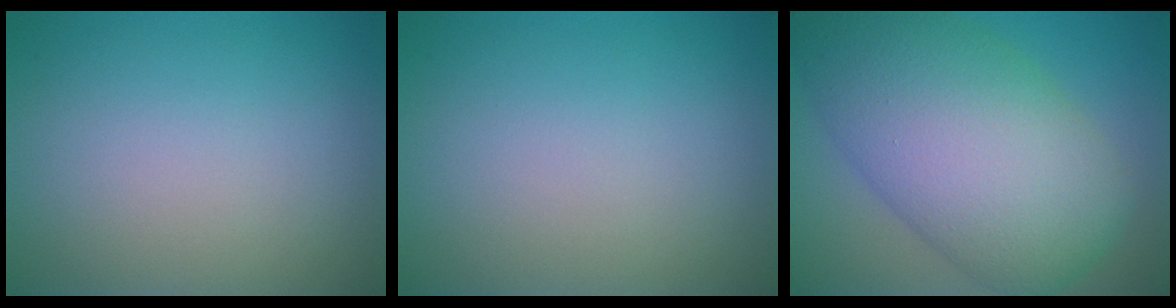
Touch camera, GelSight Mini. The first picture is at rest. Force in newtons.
{"total": 0.0}
{"total": 12.7, "press": 12.7, "slide": 0.4}